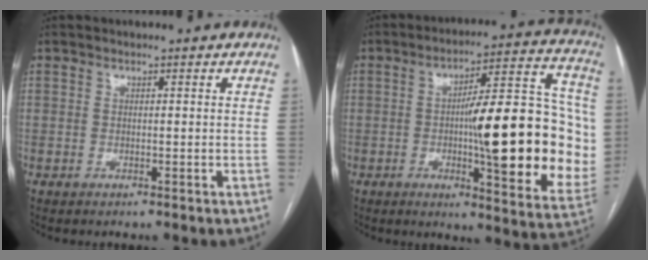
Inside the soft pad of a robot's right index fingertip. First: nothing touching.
{"total": 22.8, "force": [-1.5, 4.7, 22.3], "torque": [-0.253, 0.026, -0.012]}